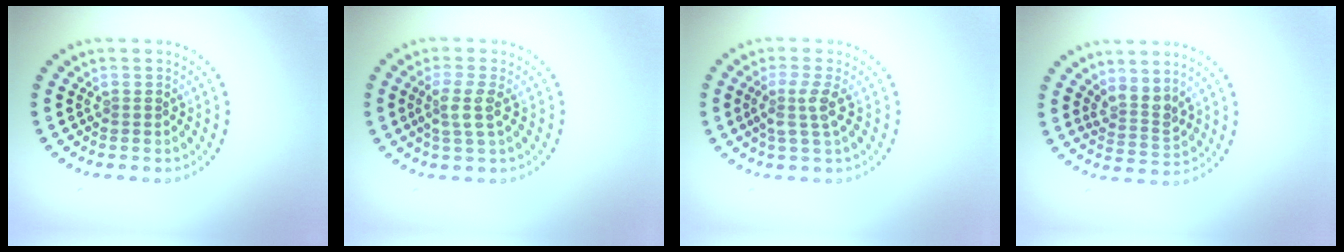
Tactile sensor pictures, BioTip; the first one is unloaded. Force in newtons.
{"total": 2.3, "press": 2.0, "slide": 1.2}
{"total": 2.2, "press": 1.8, "slide": 1.3}
{"total": 2.6, "press": 1.9, "slide": 1.8}